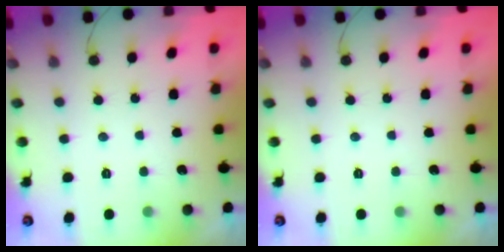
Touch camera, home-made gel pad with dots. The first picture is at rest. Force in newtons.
{"total": 0.0}